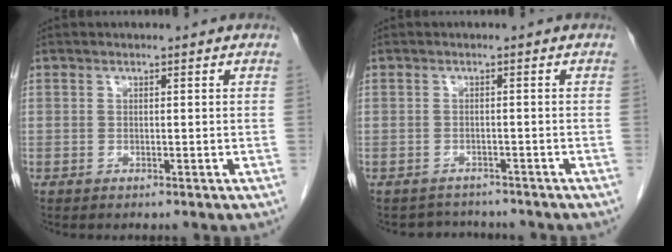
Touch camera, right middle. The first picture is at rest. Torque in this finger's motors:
{"motor_torque": [-0.23, -0.27, -0.05, -0.02]}